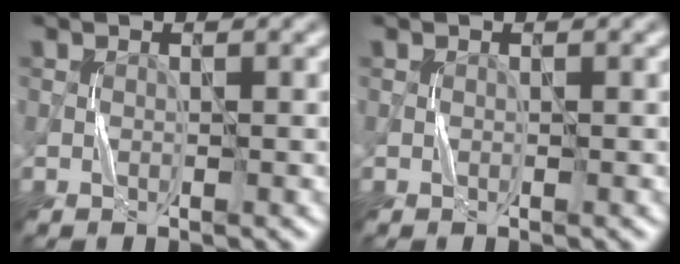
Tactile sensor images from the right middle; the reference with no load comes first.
{"total": 0.0}